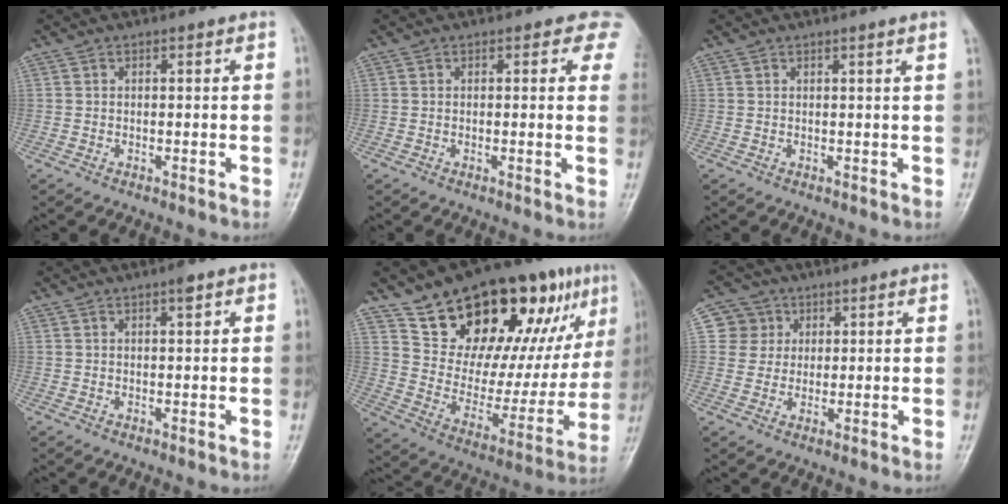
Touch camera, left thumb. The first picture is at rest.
{"total": 3.8, "force": [2.2, 2.3, 2.0], "torque": [0.012, -0.006, 0.005]}
{"total": 1.4, "force": [0.9, -0.5, 1.0], "torque": [-0.023, -0.006, 0.016]}
{"total": 1.8, "force": [0.9, 0.6, 1.5], "torque": [-0.019, 0.000, 0.009]}
{"total": 28.1, "force": [15.6, 12.6, 19.6], "torque": [-0.246, -0.033, 0.253]}
{"total": 5.5, "force": [1.8, 5.2, 0.1], "torque": [0.034, -0.002, 0.026]}